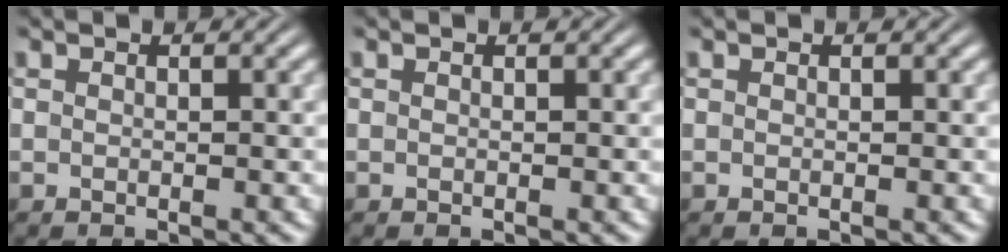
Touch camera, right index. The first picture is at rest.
{"total": 0.0}
{"total": 0.0}